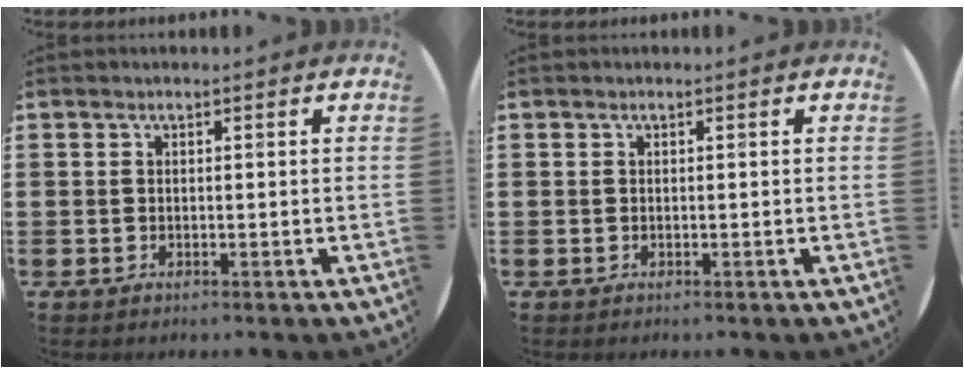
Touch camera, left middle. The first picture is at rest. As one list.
[{"total": 0.0}]